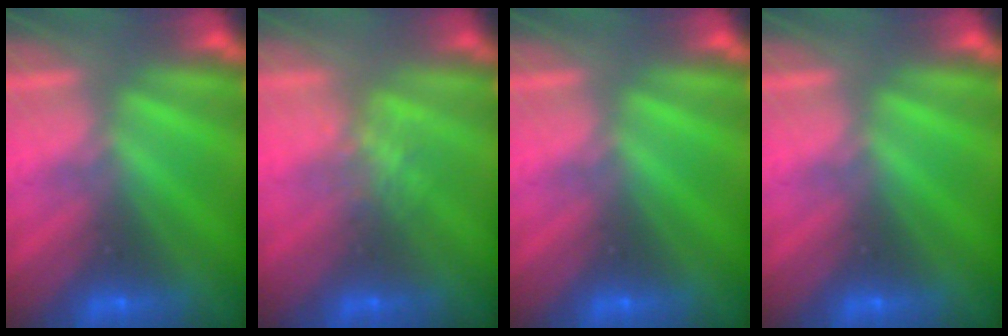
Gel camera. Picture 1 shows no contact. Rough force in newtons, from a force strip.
{"total": 2.2}
{"total": 0.0}
{"total": 0.0}